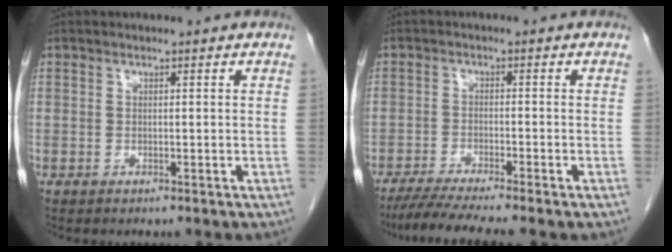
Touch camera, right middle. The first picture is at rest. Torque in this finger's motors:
{"motor_torque": [0.15, -0.14, 0.06, 0.05]}